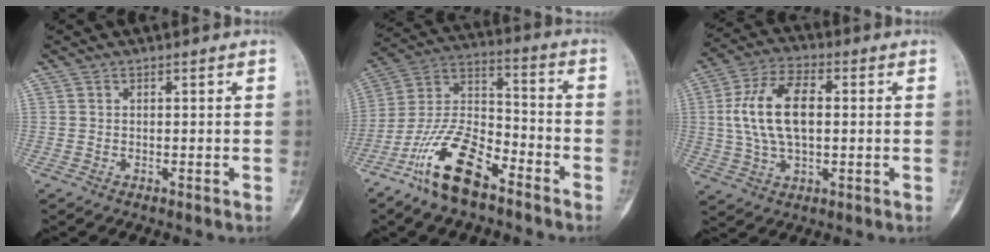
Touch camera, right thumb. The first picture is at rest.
{"total": 15.7, "force": [-9.9, 6.6, 10.3], "torque": [-0.195, 0.068, -0.193]}
{"total": 13.7, "force": [1.1, 7.4, 11.4], "torque": [-0.221, 0.016, 0.021]}